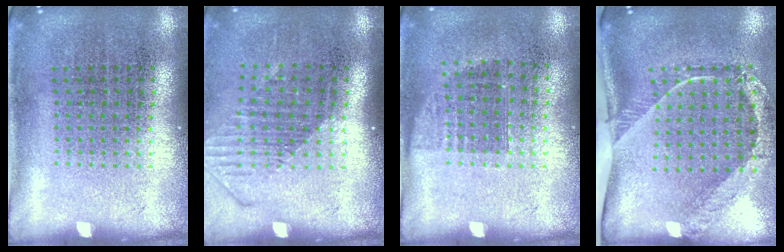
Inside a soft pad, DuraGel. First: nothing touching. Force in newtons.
{"total": 1.5, "press": 1.2, "slide": 1.0}
{"total": 0.8, "press": 0.7, "slide": 0.4}
{"total": 2.6, "press": 1.7, "slide": 1.9}